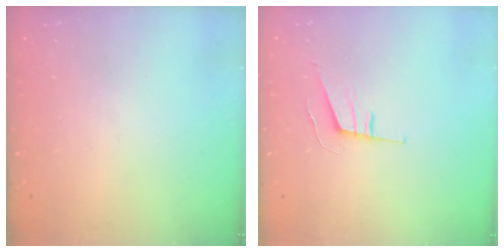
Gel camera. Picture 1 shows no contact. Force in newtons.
{"total": 6.4, "press": 5.9, "slide": 2.5}